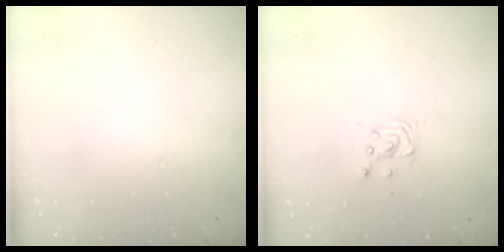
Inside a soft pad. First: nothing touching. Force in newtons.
{"total": 3.2, "press": 3.2, "slide": 0.4}